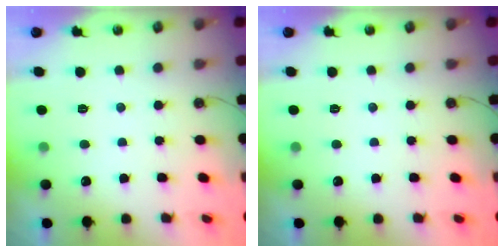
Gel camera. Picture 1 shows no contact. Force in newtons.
{"total": 0.0}